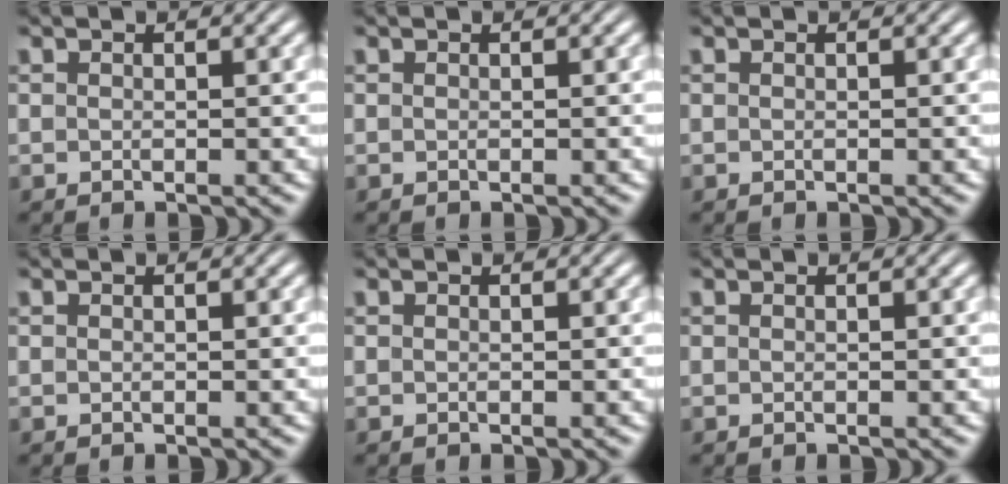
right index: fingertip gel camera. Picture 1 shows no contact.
{"total": 0.0}
{"total": 0.0}
{"total": 0.0}
{"total": 0.0}
{"total": 0.0}